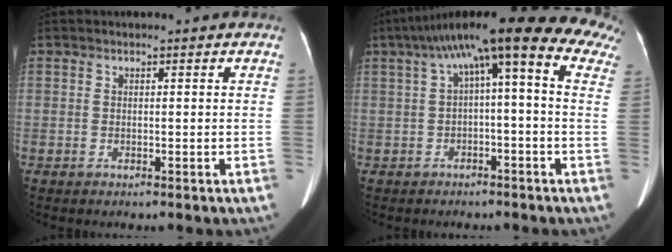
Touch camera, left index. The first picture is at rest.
{"total": 17.8, "force": [9.7, 3.5, 14.5], "torque": [-0.218, 0.073, 0.117]}